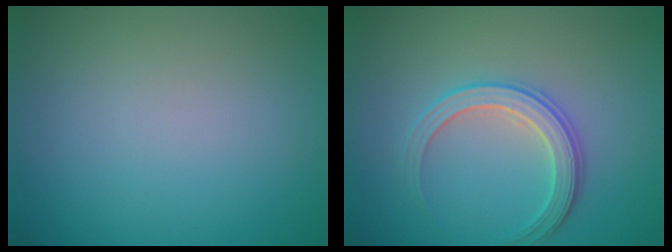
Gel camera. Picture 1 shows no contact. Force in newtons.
{"total": 3.0, "press": 2.9, "slide": 0.3}